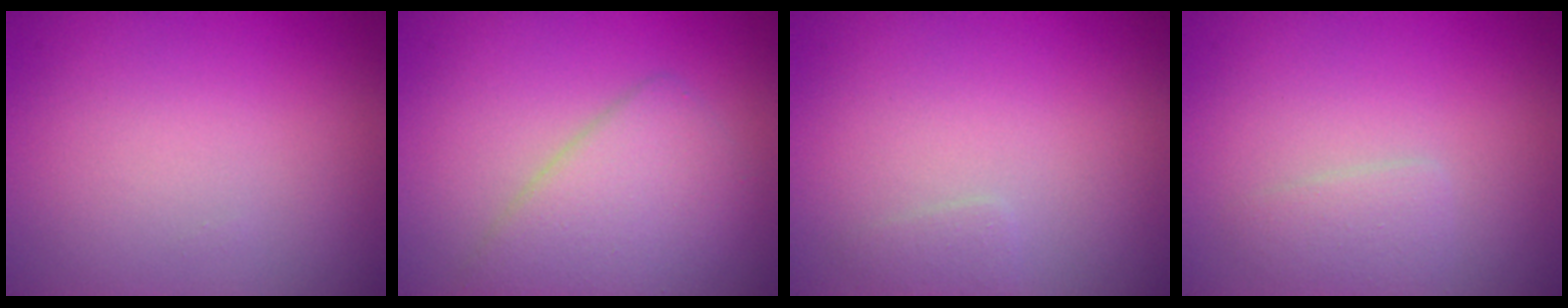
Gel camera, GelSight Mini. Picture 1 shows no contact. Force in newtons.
{"total": 4.6, "press": 4.6, "slide": 0.3}
{"total": 0.9, "press": 0.9, "slide": 0.0}
{"total": 1.6, "press": 1.6, "slide": 0.0}